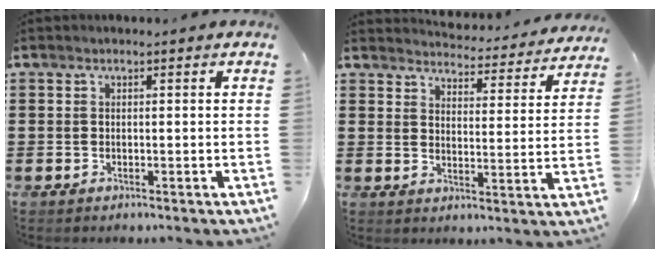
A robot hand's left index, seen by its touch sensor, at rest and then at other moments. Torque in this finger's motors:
{"motor_torque": [1.09, -1.05, -0.21, -0.02]}